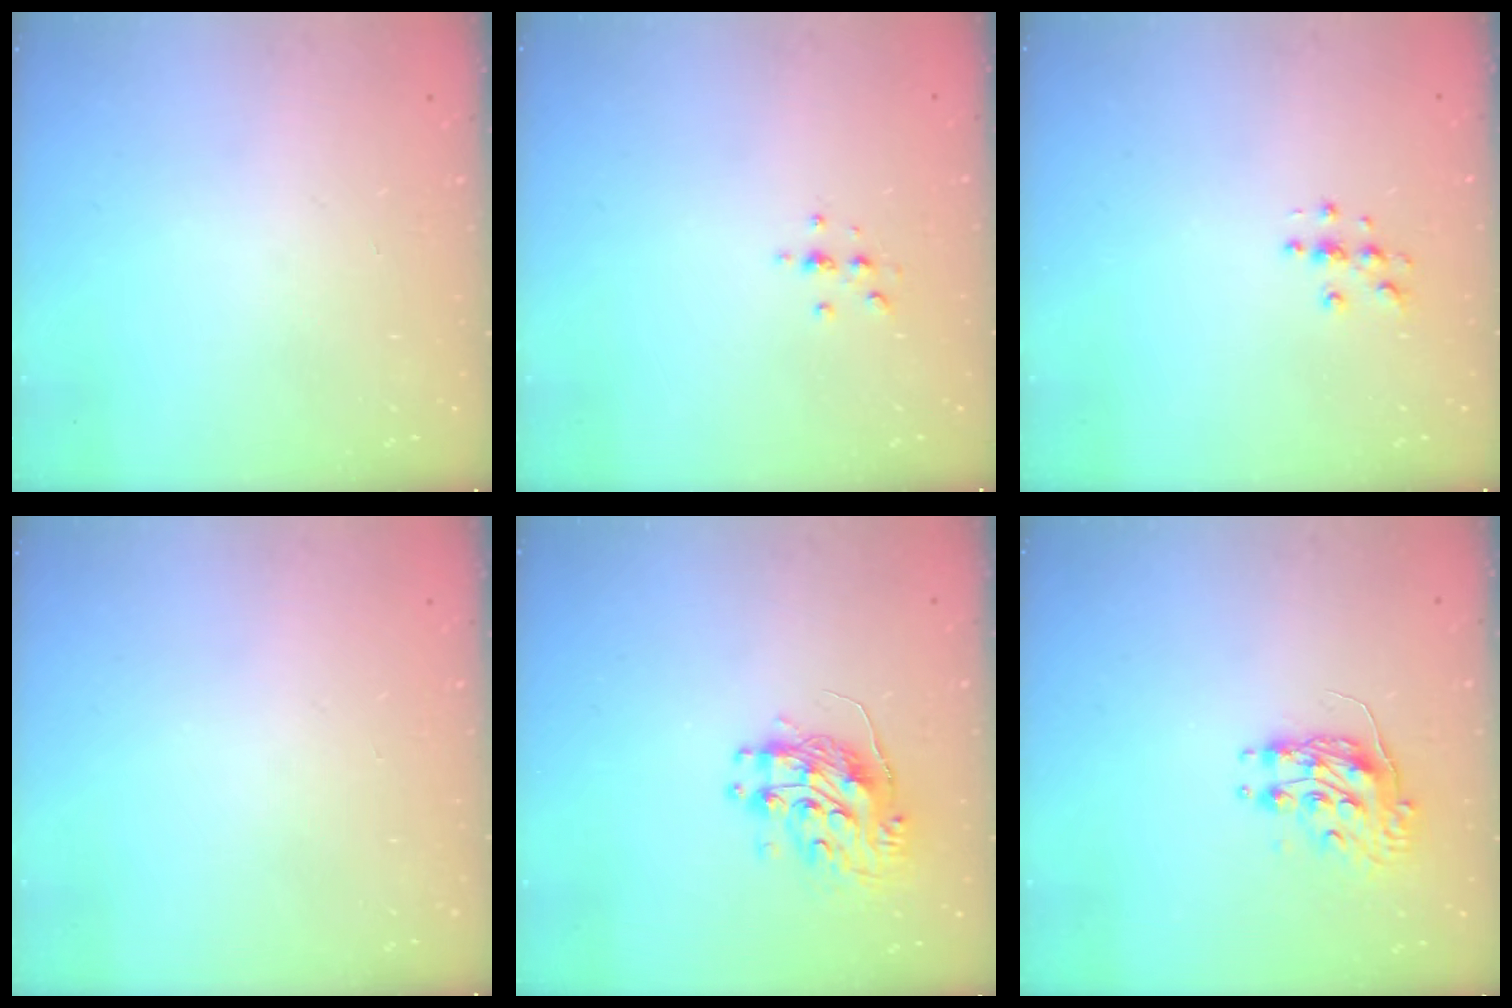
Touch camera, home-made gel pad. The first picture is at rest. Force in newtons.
{"total": 3.0, "press": 3.0, "slide": 0.3}
{"total": 4.6, "press": 4.6, "slide": 0.4}
{"total": 0.0}
{"total": 10.7, "press": 10.6, "slide": 1.2}
{"total": 8.6, "press": 8.6, "slide": 0.2}